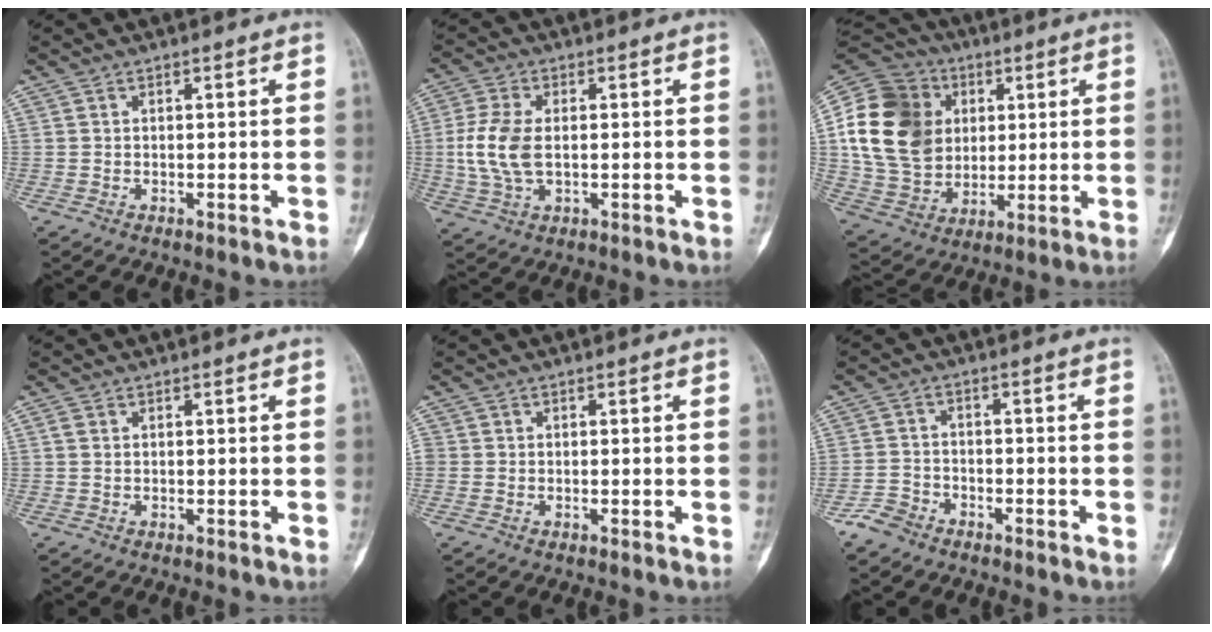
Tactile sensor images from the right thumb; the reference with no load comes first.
{"total": 8.7, "force": [-0.1, 5.0, 7.1], "torque": [-0.158, 0.003, -0.003]}
{"total": 22.3, "force": [3.9, 17.9, 12.7], "torque": [-0.229, 0.015, 0.081]}
{"total": 0.9, "force": [0.3, 0.7, 0.5], "torque": [-0.003, 0.001, 0.004]}
{"total": 1.0, "force": [-0.1, 1.0, 0.2], "torque": [0.009, 0.005, -0.008]}
{"total": 4.2, "force": [-3.2, 2.5, 1.1], "torque": [-0.019, 0.015, -0.066]}